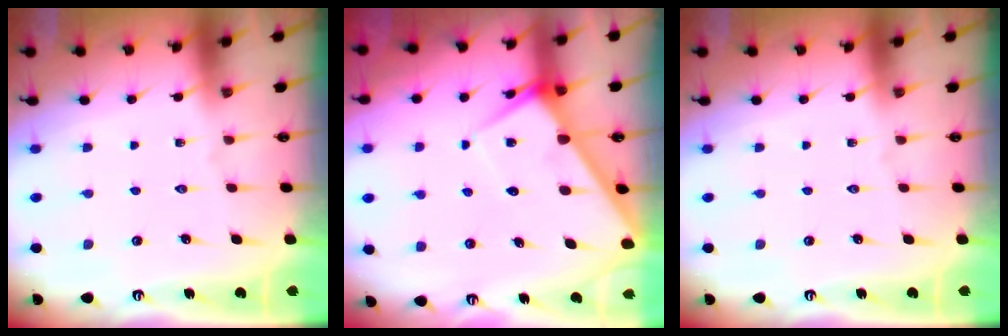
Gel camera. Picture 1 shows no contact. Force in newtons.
{"total": 5.7, "press": 5.7, "slide": 0.4}
{"total": 0.0}